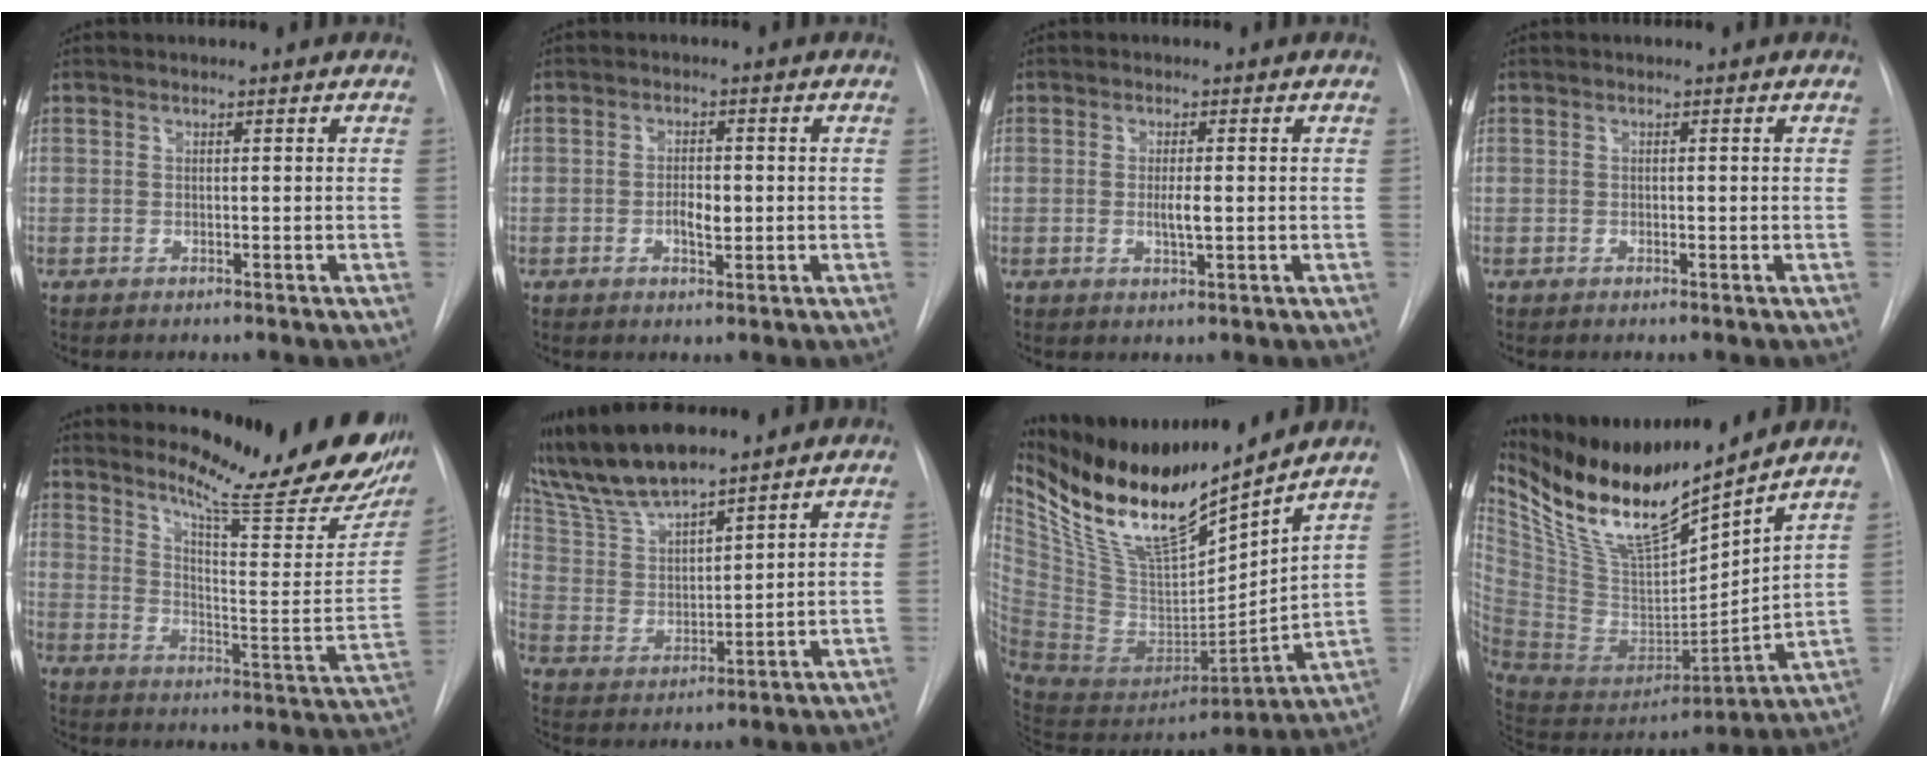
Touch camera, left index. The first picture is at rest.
{"total": 3.0, "force": [-0.6, 1.3, 2.6], "torque": [-0.043, 0.000, -0.008]}
{"total": 2.5, "force": [-0.2, 0.4, 2.4], "torque": [-0.045, -0.005, -0.004]}
{"total": 0.0}
{"total": 23.6, "force": [19.9, 2.4, 12.5], "torque": [-0.185, -0.102, 0.255]}
{"total": 11.4, "force": [10.2, 1.1, 4.9], "torque": [-0.108, 0.010, 0.205]}
{"total": 22.0, "force": [17.5, 3.9, 12.9], "torque": [-0.239, -0.024, 0.330]}
{"total": 20.3, "force": [16.4, 3.0, 11.5], "torque": [-0.214, -0.021, 0.318]}